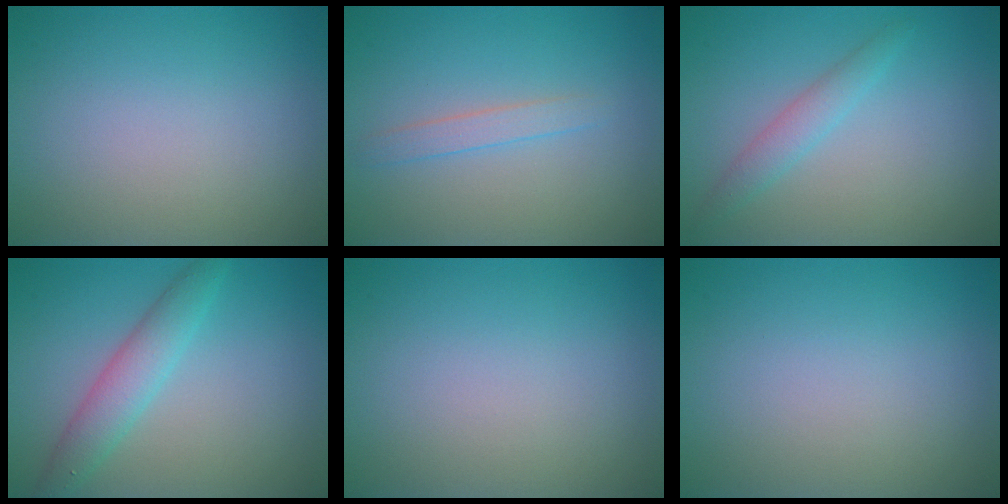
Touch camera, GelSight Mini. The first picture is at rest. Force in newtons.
{"total": 1.4, "press": 1.4, "slide": 0.0}
{"total": 1.8, "press": 1.8, "slide": 0.0}
{"total": 3.0, "press": 3.0, "slide": 0.1}
{"total": 0.0}
{"total": 0.0}